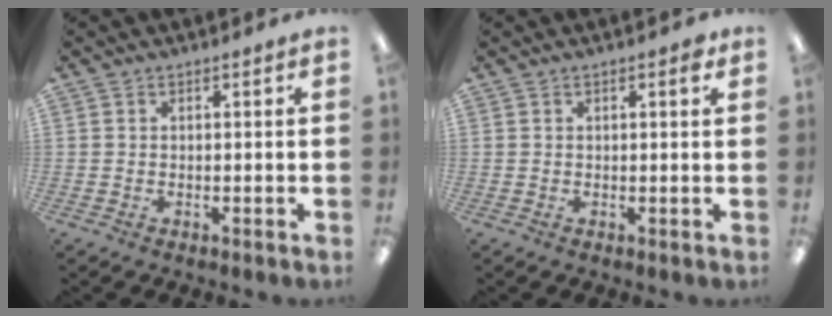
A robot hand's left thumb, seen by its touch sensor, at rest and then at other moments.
{"total": 1.7, "force": [0.8, 0.4, 1.5], "torque": [-0.023, 0.000, 0.011]}